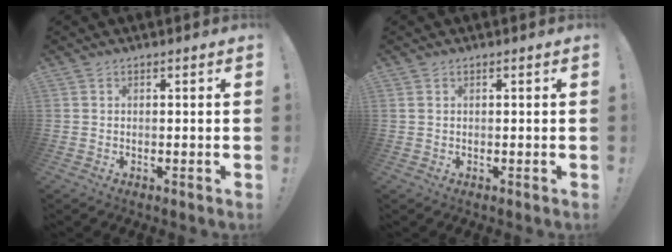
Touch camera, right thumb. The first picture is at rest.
{"total": 0.6, "force": [0.4, 0.3, 0.4], "torque": [-0.016, 0.004, 0.009]}